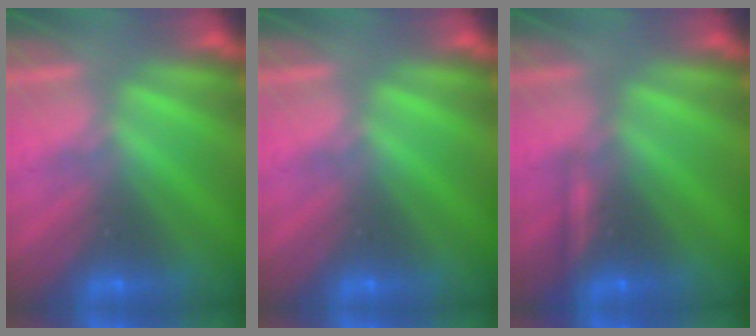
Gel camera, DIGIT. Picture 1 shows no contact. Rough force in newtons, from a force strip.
{"total": 0.0}
{"total": 2.2}